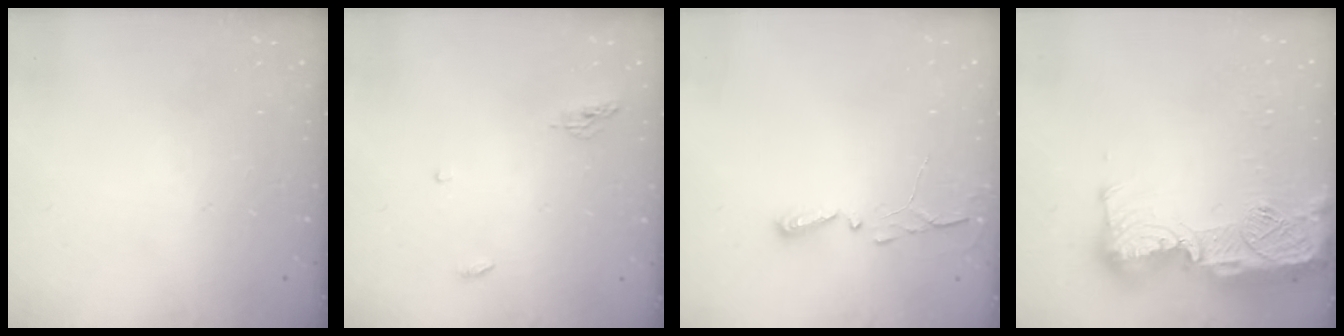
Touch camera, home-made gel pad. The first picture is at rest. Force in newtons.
{"total": 7.8, "press": 4.6, "slide": 6.3}
{"total": 2.9, "press": 2.9, "slide": 0.4}
{"total": 19.4, "press": 19.0, "slide": 3.7}